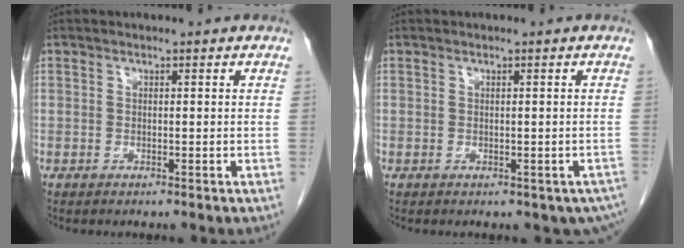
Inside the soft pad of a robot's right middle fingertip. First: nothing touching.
{"total": 3.1, "force": [-1.5, 2.2, 1.6], "torque": [0.000, 0.002, -0.015]}